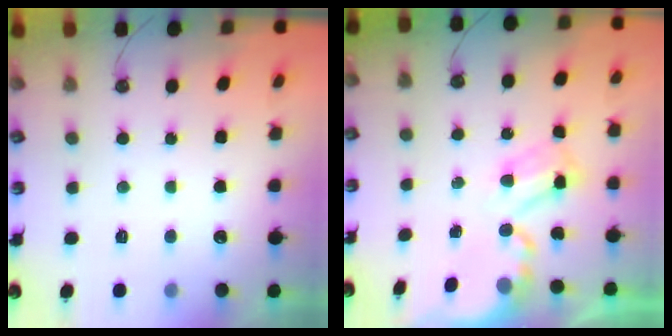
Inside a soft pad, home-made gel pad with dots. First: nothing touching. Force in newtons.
{"total": 4.6, "press": 4.6, "slide": 0.6}